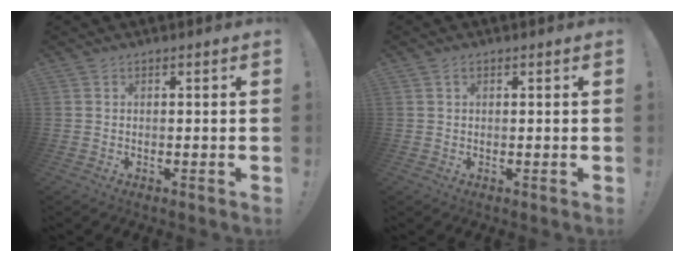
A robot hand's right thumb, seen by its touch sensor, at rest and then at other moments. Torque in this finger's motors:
{"motor_torque": [0.11, -0.08, 0.16, 0.08, 0.01]}